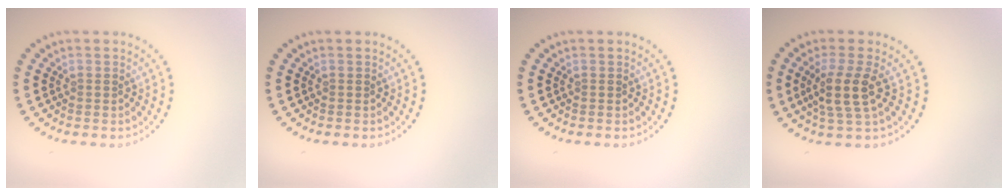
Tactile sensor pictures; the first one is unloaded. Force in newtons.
{"total": 0.0}
{"total": 0.0}
{"total": 3.5, "press": 2.8, "slide": 2.1}